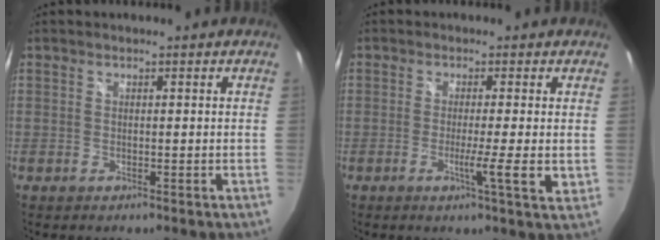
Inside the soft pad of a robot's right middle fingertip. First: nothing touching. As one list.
[{"total": 4.6, "force": [-0.1, -0.6, 4.5], "torque": [-0.073, -0.010, -0.005]}]